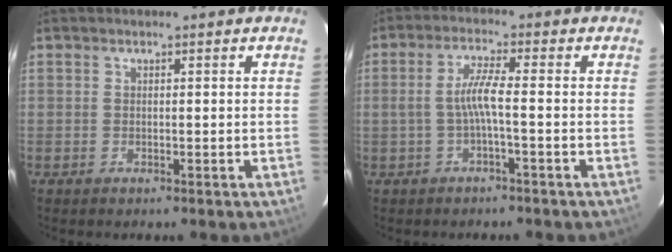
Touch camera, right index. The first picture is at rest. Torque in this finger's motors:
{"motor_torque": [0.81, -0.26, 0.49, 0.13]}